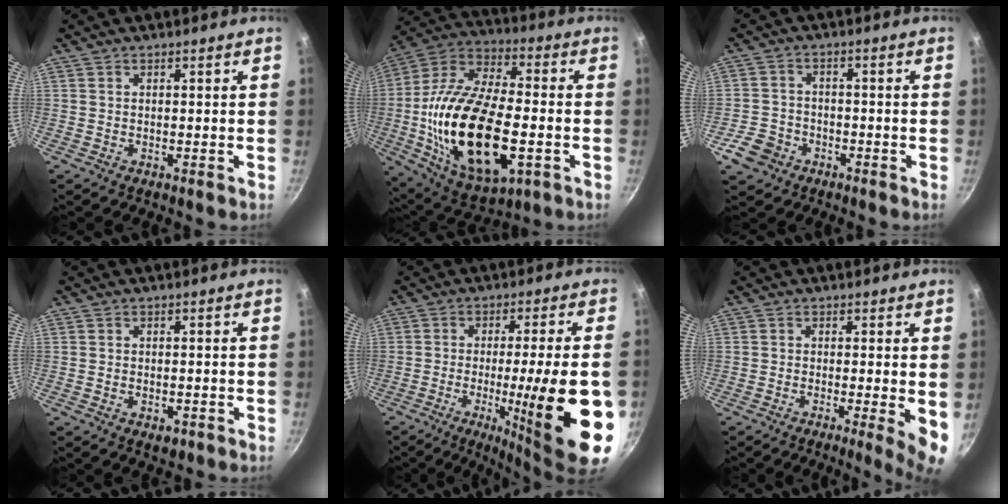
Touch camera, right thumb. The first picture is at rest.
{"total": 27.7, "force": [-4.9, 13.7, 23.5], "torque": [-0.443, 0.021, -0.084]}
{"total": 6.3, "force": [-3.3, 4.9, 2.2], "torque": [-0.031, 0.030, -0.058]}
{"total": 2.4, "force": [-1.0, 1.4, 1.7], "torque": [-0.025, -0.001, -0.016]}
{"total": 21.1, "force": [-5.5, 3.3, 20.1], "torque": [-0.271, 0.008, -0.067]}
{"total": 6.4, "force": [-0.9, 1.0, 6.2], "torque": [-0.075, -0.010, -0.012]}